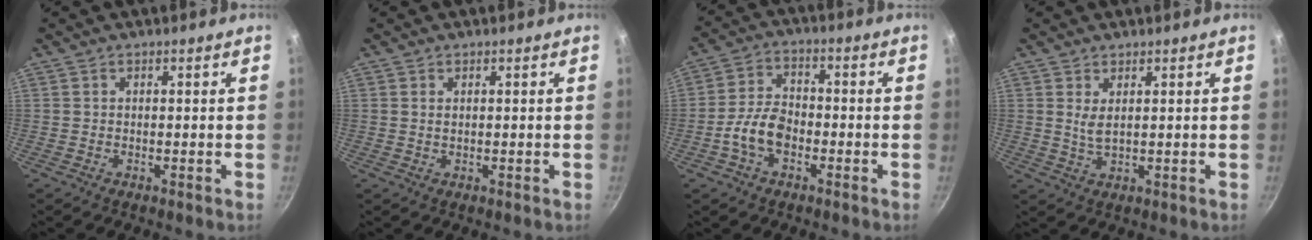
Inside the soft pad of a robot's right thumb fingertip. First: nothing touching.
{"total": 0.8, "force": [0.3, 0.4, 0.6], "torque": [-0.011, 0.001, 0.006]}
{"total": 7.9, "force": [-2.7, 5.0, 5.5], "torque": [-0.088, 0.033, -0.057]}
{"total": 2.9, "force": [1.1, 1.1, 2.4], "torque": [-0.044, -0.012, 0.023]}